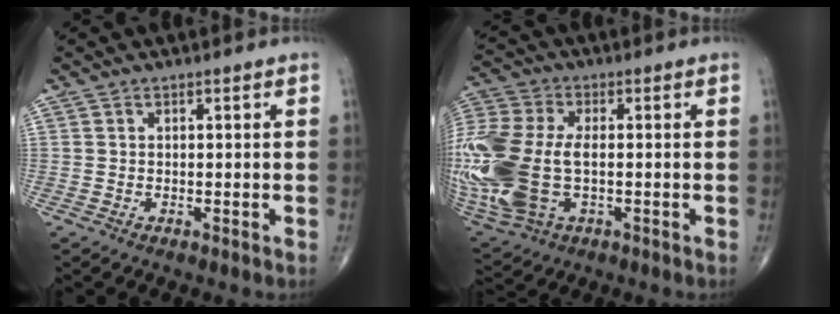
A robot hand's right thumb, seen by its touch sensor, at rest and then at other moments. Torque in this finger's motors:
{"motor_torque": [2.49, 2.52, 1.83, 0.28, 0.54]}